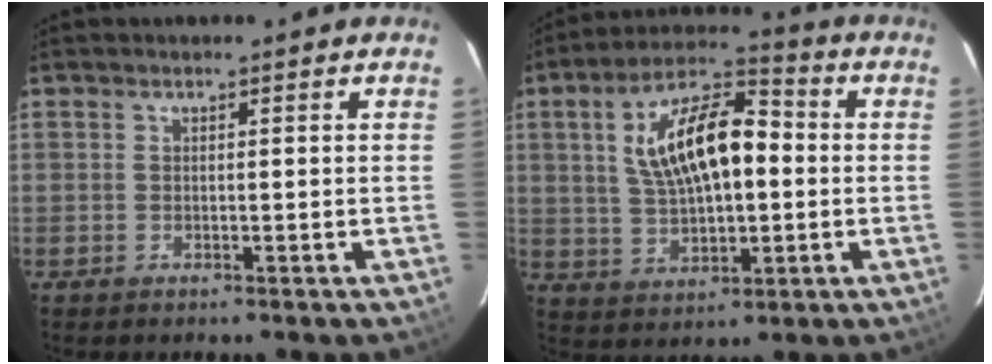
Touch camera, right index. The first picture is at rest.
{"total": 15.7, "force": [1.9, 7.3, 13.8], "torque": [-0.256, 0.025, 0.034]}